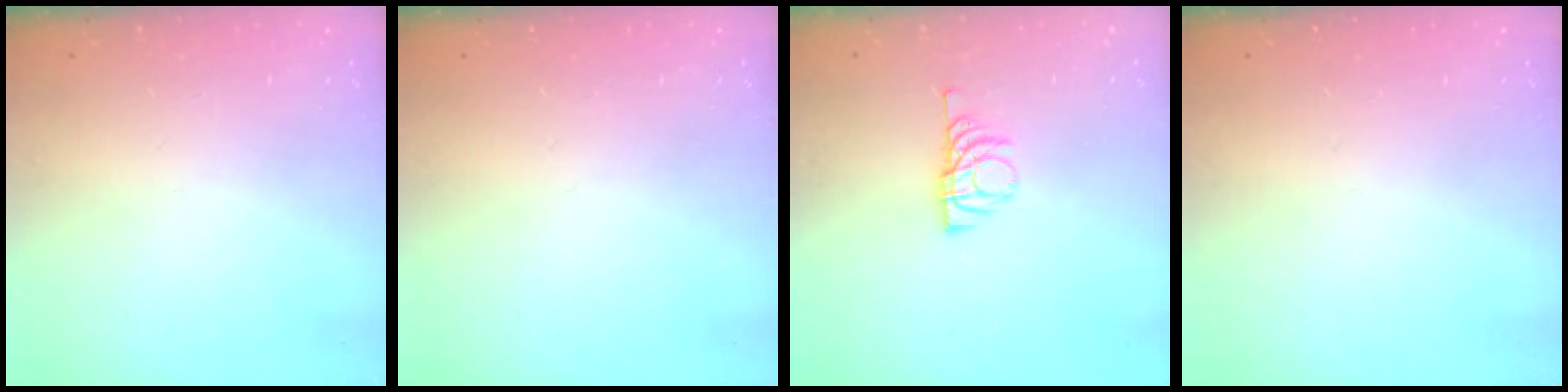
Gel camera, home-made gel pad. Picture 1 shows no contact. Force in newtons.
{"total": 0.0}
{"total": 6.1, "press": 6.1, "slide": 0.8}
{"total": 0.0}